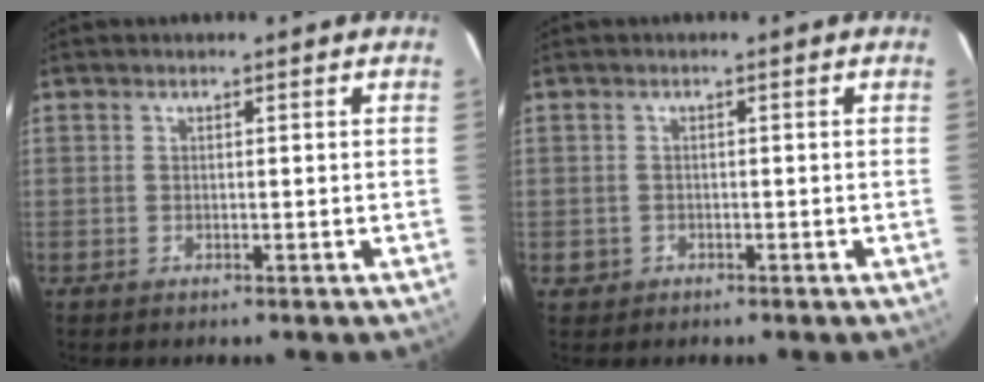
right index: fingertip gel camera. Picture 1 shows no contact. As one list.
[{"total": 1.8, "force": [-0.6, 1.7, 0.3], "torque": [-0.008, 0.002, -0.006]}]